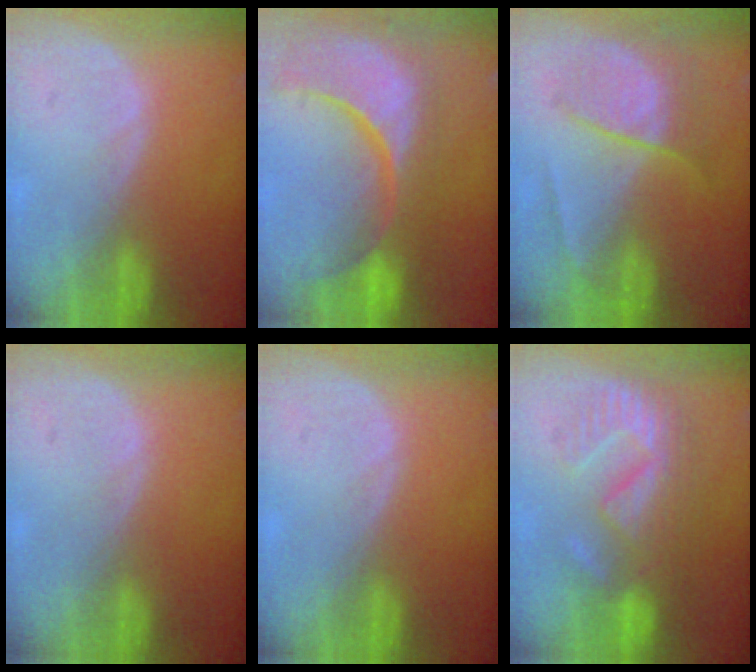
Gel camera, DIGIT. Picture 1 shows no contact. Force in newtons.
{"total": 15.4, "press": 12.1, "slide": 9.6}
{"total": 6.6, "press": 6.2, "slide": 2.4}
{"total": 0.0}
{"total": 0.0}
{"total": 9.1, "press": 8.9, "slide": 1.9}